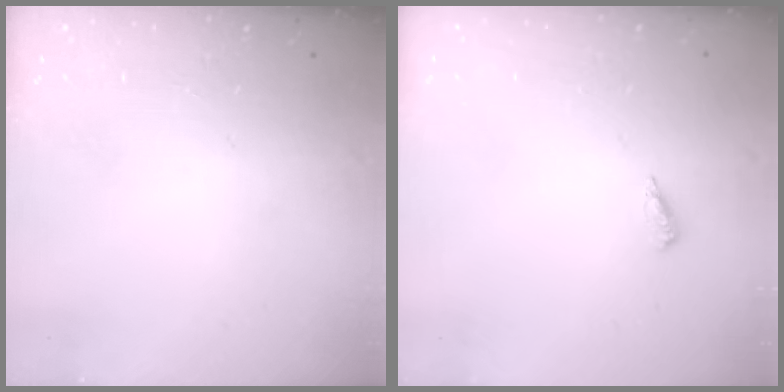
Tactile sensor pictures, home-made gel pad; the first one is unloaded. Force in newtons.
{"total": 2.6, "press": 2.2, "slide": 1.3}